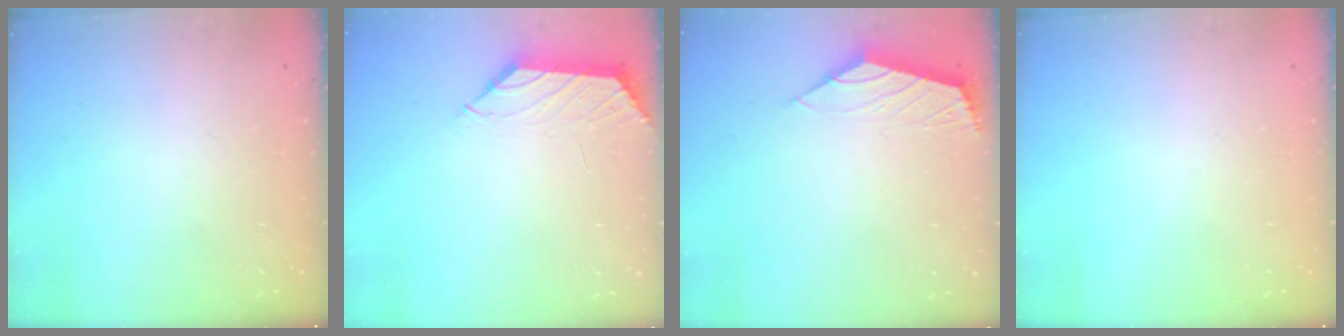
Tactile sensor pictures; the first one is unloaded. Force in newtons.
{"total": 0.8, "press": 0.6, "slide": 0.5}
{"total": 2.3, "press": 2.3, "slide": 0.6}
{"total": 0.0}